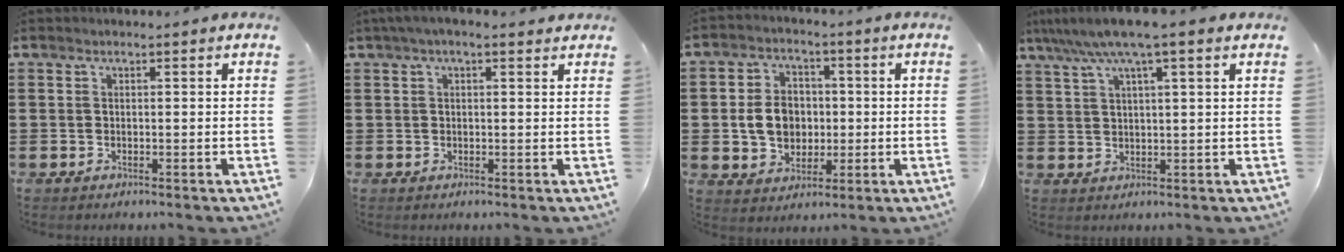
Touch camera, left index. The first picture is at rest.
{"total": 2.1, "force": [1.2, 0.6, 1.6], "torque": [-0.034, 0.006, 0.021]}
{"total": 7.2, "force": [-0.3, 5.8, 4.3], "torque": [-0.100, 0.008, -0.010]}
{"total": 6.4, "force": [4.3, 0.1, 4.8], "torque": [-0.103, -0.006, 0.073]}